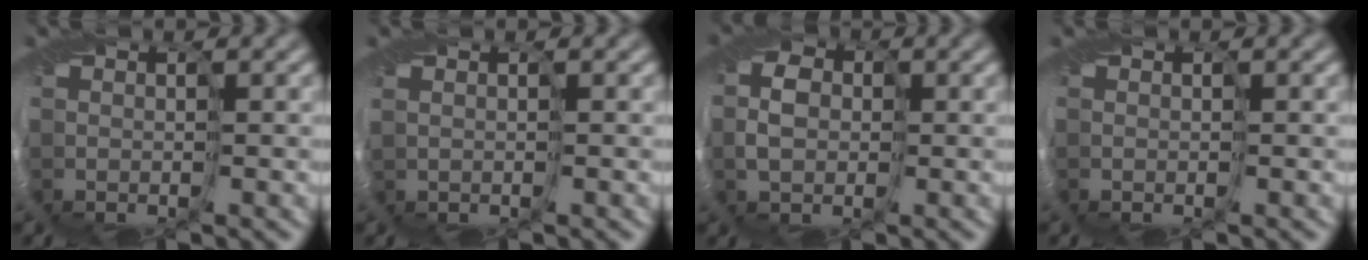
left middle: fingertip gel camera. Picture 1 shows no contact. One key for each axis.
{"total": 0.0}
{"total": 2.7, "fx": -1.1, "fy": 1.9, "fz": 1.5, "tx": -0.020, "ty": -0.011, "tz": -0.030}
{"total": 0.0}